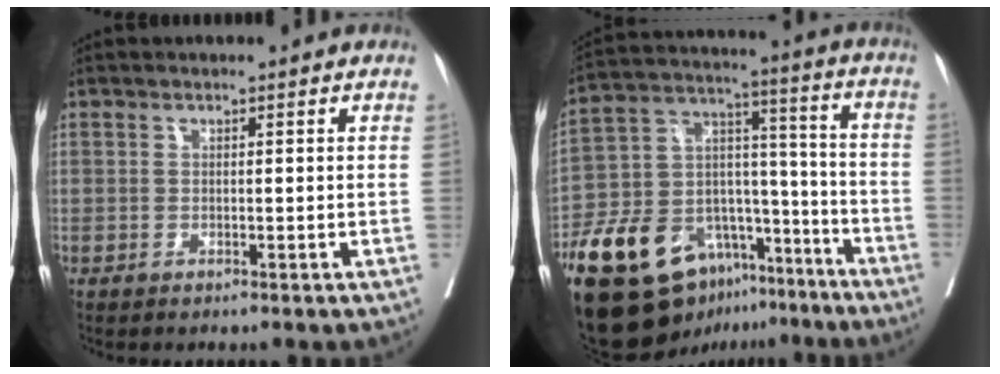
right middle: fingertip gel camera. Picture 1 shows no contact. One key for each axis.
{"total": 22.4, "fx": -14.9, "fy": 11.6, "fz": 12.0, "tx": -0.228, "ty": 0.046, "tz": -0.247}